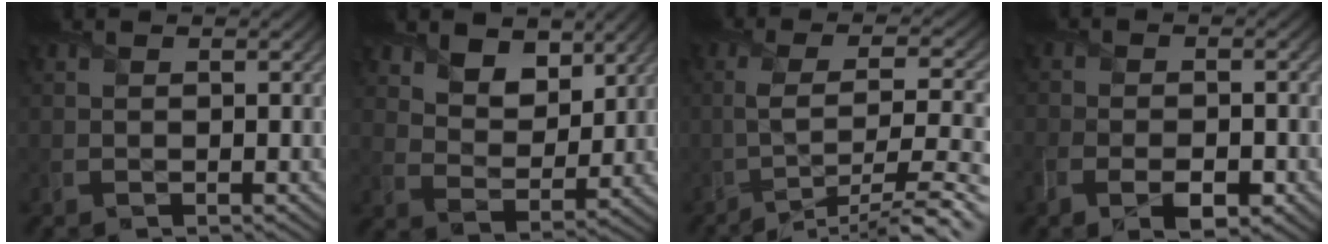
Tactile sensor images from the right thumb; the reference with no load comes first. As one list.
[{"total": 6.9, "force": [4.5, 4.0, 3.4], "torque": [-0.070, -0.028, 0.088]}, {"total": 10.0, "force": [-5.2, 2.7, 8.1], "torque": [-0.123, 0.001, -0.086]}, {"total": 5.5, "force": [-2.7, 3.0, 3.8], "torque": [-0.068, -0.006, -0.049]}]